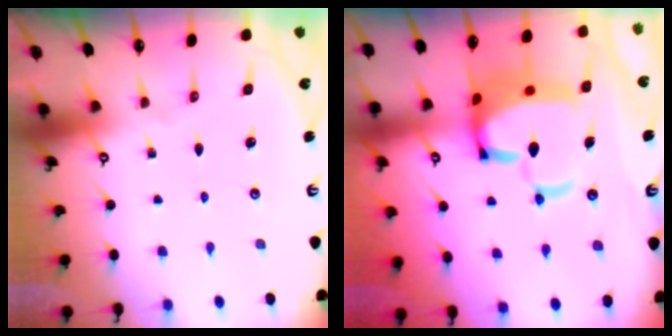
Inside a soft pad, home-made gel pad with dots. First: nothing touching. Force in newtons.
{"total": 14.1, "press": 13.9, "slide": 2.7}